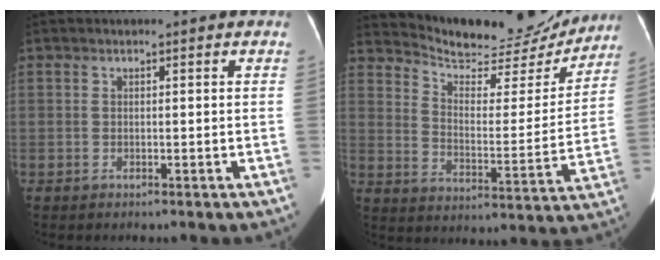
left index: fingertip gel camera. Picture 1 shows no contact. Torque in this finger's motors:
{"motor_torque": [-0.31, -0.77, 0.00, -0.03]}